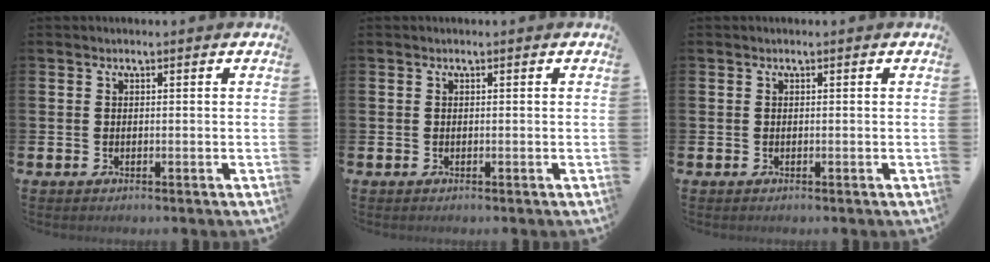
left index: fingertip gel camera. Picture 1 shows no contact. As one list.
[{"total": 0.0}, {"total": 0.0}]